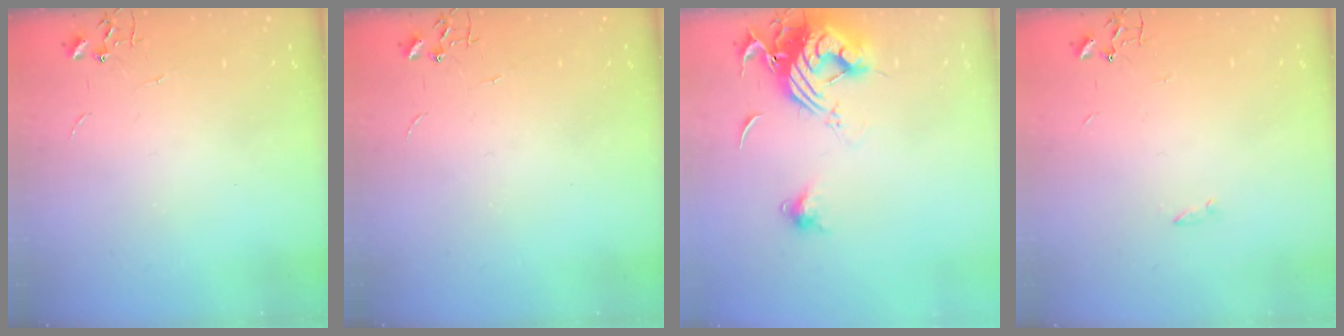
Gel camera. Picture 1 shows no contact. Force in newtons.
{"total": 0.0}
{"total": 14.3, "press": 14.2, "slide": 1.6}
{"total": 1.1, "press": 1.0, "slide": 0.3}